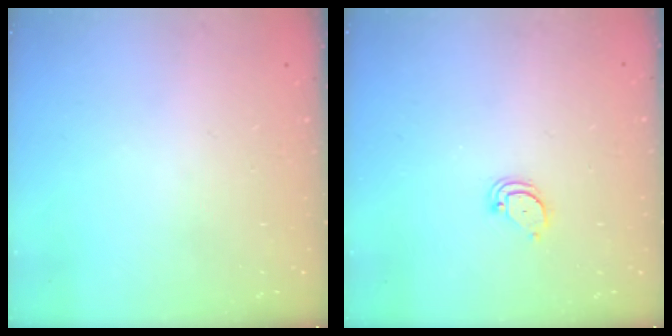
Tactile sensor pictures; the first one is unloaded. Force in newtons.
{"total": 2.1, "press": 2.1, "slide": 0.2}